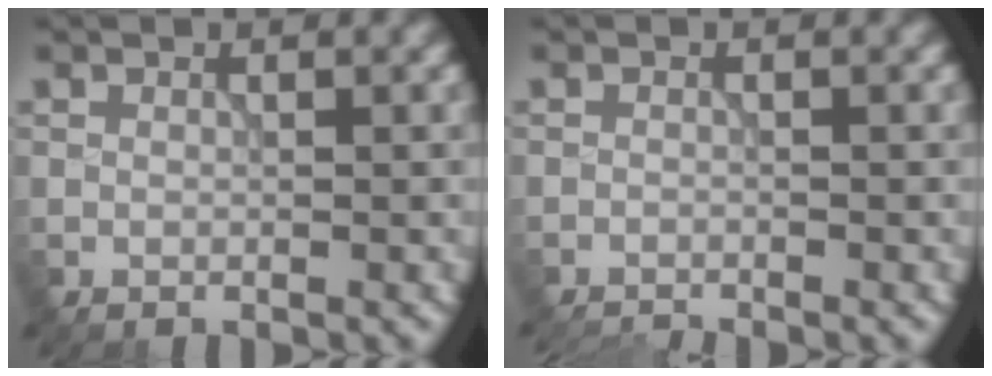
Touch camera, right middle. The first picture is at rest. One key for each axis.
{"total": 2.1, "fx": -2.0, "fy": 0.1, "fz": 0.5, "tx": -0.009, "ty": -0.005, "tz": -0.042}